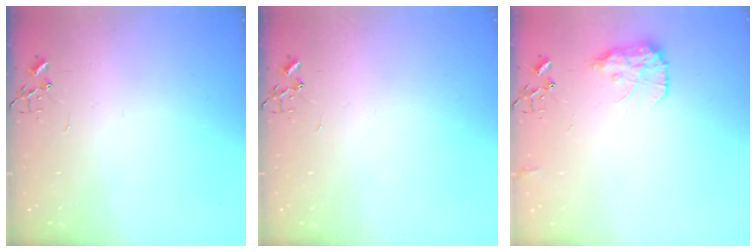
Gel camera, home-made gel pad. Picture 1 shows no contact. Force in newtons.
{"total": 0.0}
{"total": 10.8, "press": 10.8, "slide": 0.4}